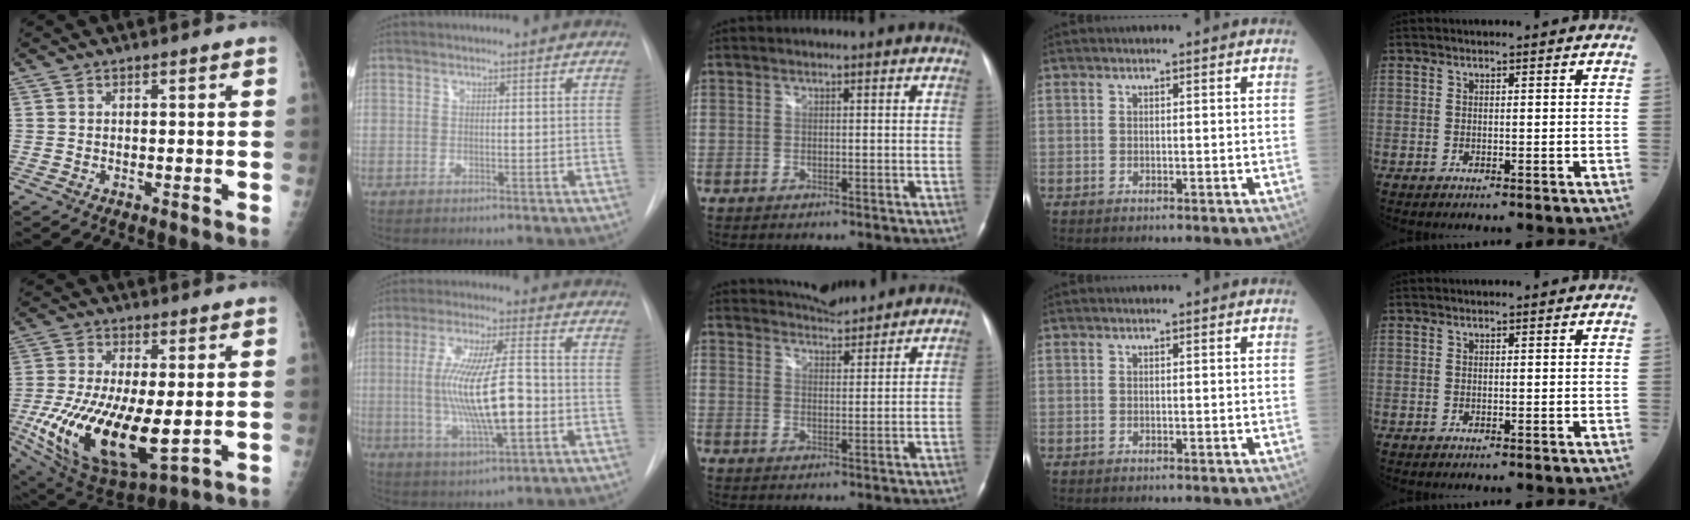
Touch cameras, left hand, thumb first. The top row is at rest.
{"thumb": {"total": 22.9, "force": [-3.6, 9.9, 20.4], "torque": [-0.415, -0.040, -0.038]}, "index": {"total": 13.9, "force": [-1.7, 2.5, 13.6], "torque": [-0.261, -0.003, -0.026]}, "middle": {"total": 7.8, "force": [7.6, 1.1, 1.5], "torque": [-0.032, 0.009, 0.114]}}